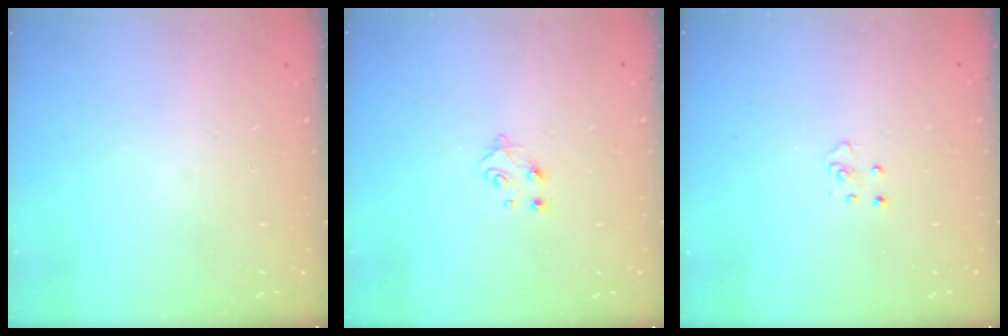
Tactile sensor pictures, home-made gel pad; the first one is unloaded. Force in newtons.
{"total": 4.9, "press": 4.9, "slide": 0.5}
{"total": 3.2, "press": 3.2, "slide": 0.3}